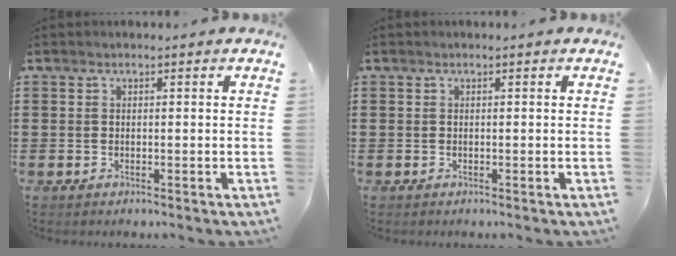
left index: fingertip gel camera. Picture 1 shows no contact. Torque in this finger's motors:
{"motor_torque": [0.02, 0.02, 0.00, 0.00]}